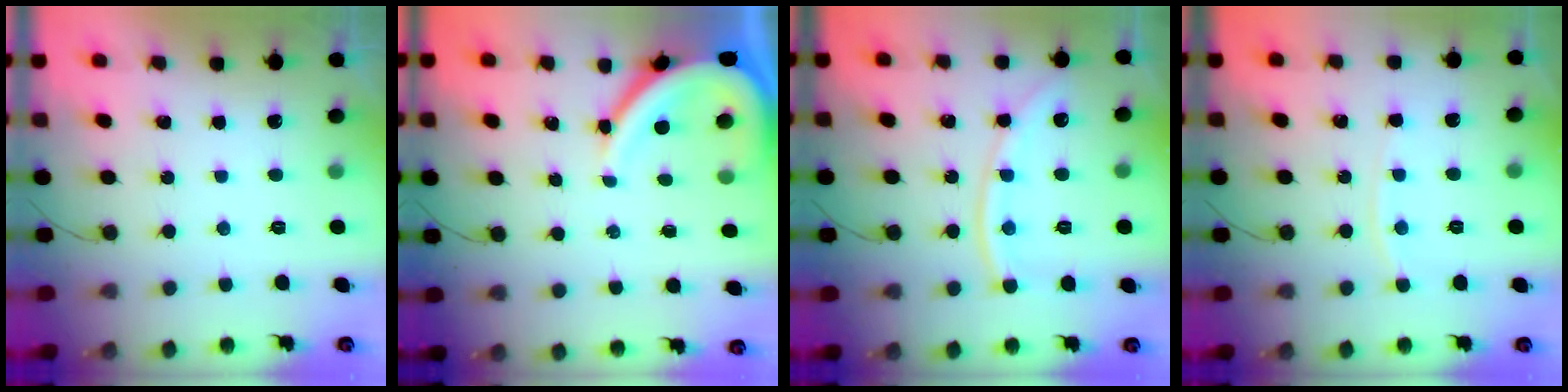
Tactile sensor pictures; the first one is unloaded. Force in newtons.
{"total": 9.9, "press": 9.8, "slide": 1.0}
{"total": 11.3, "press": 11.2, "slide": 1.5}
{"total": 4.2, "press": 4.1, "slide": 0.6}